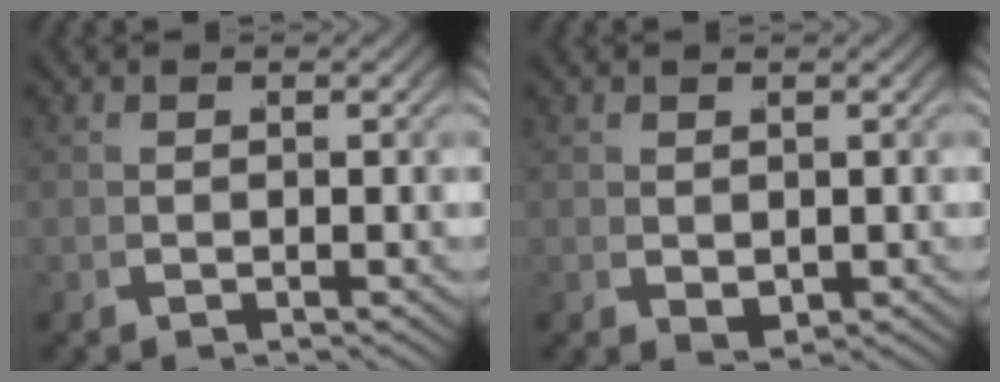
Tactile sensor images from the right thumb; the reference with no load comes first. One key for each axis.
{"total": 1.5, "fx": 0.2, "fy": 1.0, "fz": 1.0, "tx": -0.021, "ty": -0.014, "tz": 0.020}